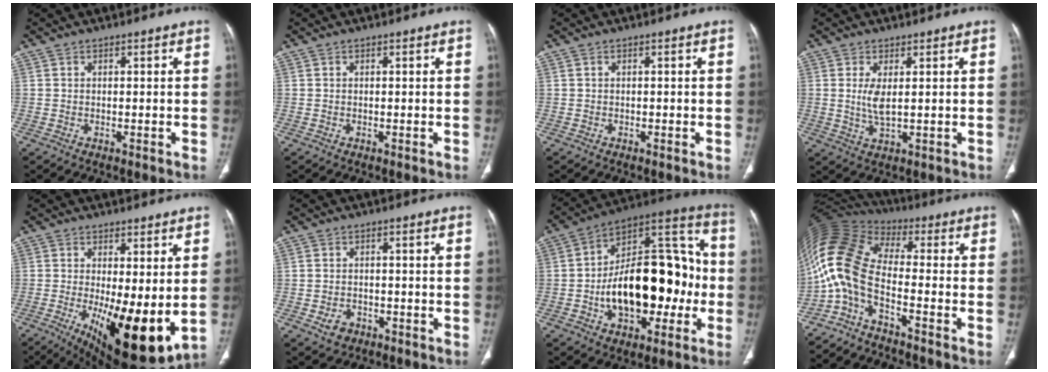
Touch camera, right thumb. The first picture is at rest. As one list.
[{"total": 0.0}, {"total": 0.0}, {"total": 4.1, "force": [0.7, 1.5, 3.8], "torque": [-0.084, -0.014, 0.021]}, {"total": 16.2, "force": [-2.4, 5.6, 15.0], "torque": [-0.227, -0.037, -0.016]}, {"total": 3.3, "force": [-1.5, 2.5, 1.5], "torque": [-0.022, 0.011, -0.018]}, {"total": 27.0, "force": [-4.1, 15.2, 21.9], "torque": [-0.310, 0.052, -0.053]}, {"total": 12.1, "force": [-4.8, 4.7, 10.0], "torque": [-0.224, 0.071, -0.104]}]